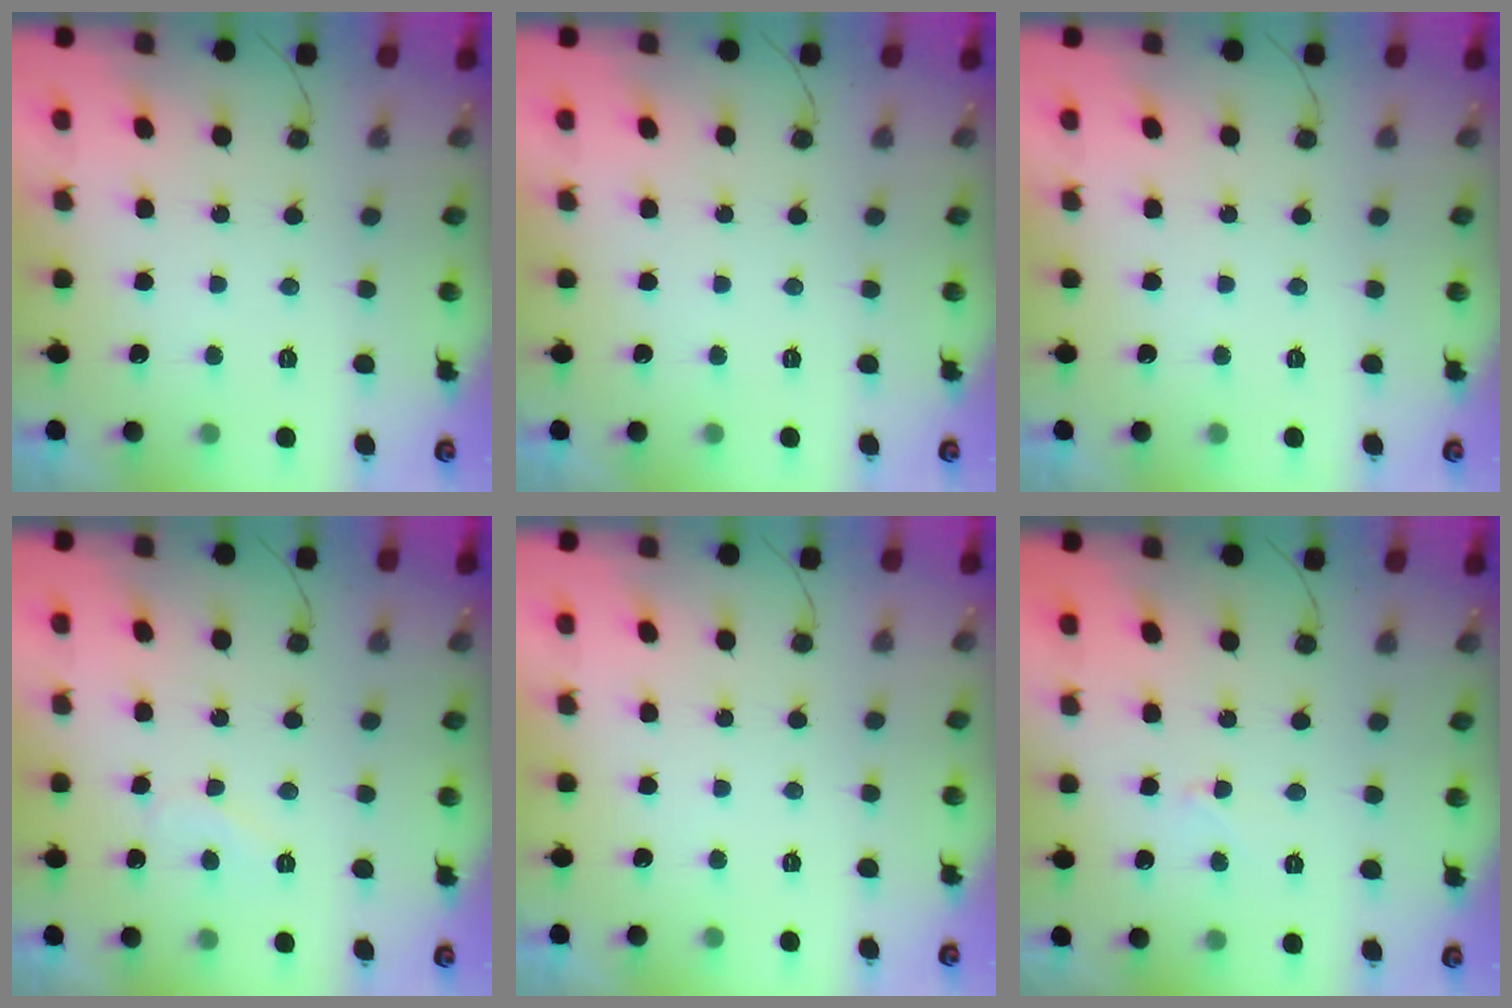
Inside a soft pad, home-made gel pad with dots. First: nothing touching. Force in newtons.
{"total": 0.0}
{"total": 0.0}
{"total": 4.9, "press": 4.9, "slide": 0.5}
{"total": 0.0}
{"total": 2.0, "press": 2.0, "slide": 0.2}